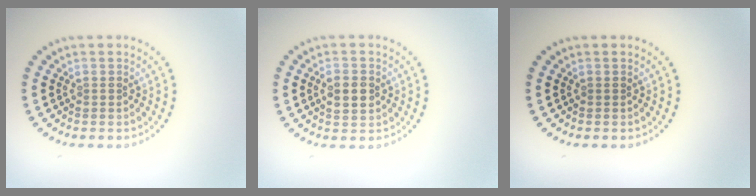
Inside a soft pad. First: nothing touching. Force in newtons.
{"total": 2.4, "press": 2.4, "slide": 0.1}
{"total": 0.0}